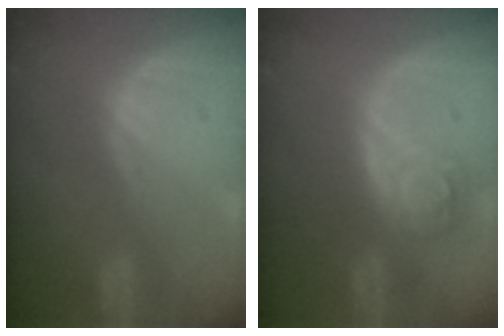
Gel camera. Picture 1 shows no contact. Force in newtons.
{"total": 5.3, "press": 4.8, "slide": 2.4}